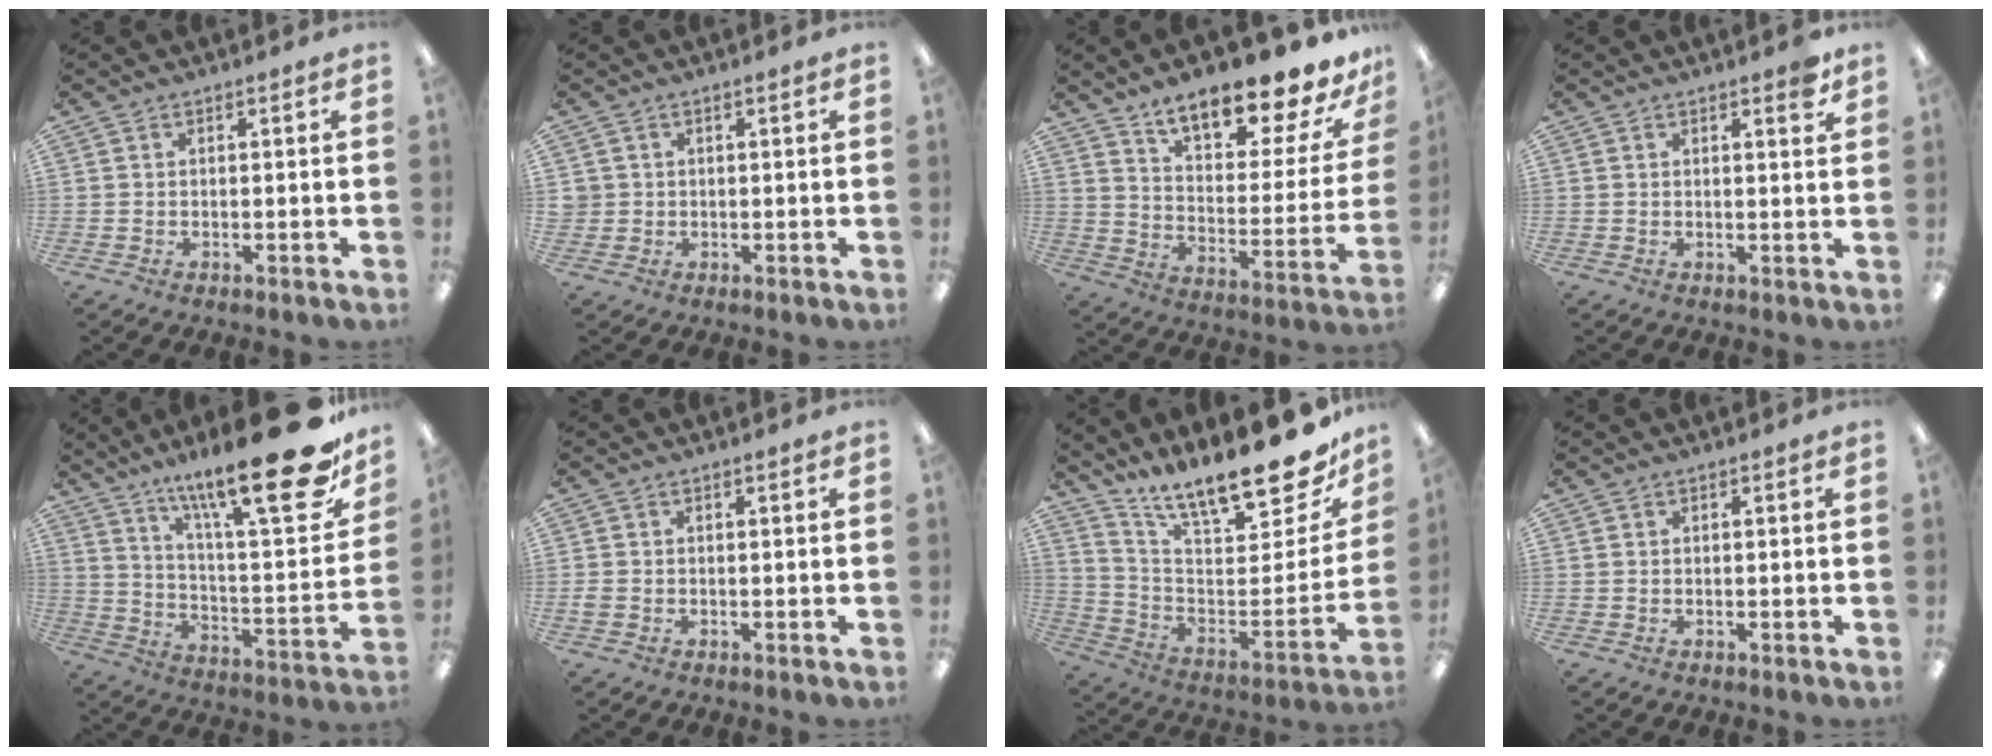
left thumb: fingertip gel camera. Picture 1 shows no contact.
{"total": 2.0, "force": [0.5, 1.9, 0.1], "torque": [-0.006, 0.003, 0.007]}
{"total": 17.9, "force": [15.0, 5.1, 8.4], "torque": [-0.127, -0.108, 0.252]}
{"total": 2.5, "force": [1.9, 0.5, 1.5], "torque": [-0.017, -0.006, 0.030]}
{"total": 26.6, "force": [17.2, 6.1, 19.3], "torque": [-0.282, -0.117, 0.274]}
{"total": 1.2, "force": [-0.4, 0.9, 0.7], "torque": [-0.011, 0.003, -0.007]}
{"total": 18.6, "force": [15.0, 4.6, 9.9], "torque": [-0.138, -0.123, 0.248]}
{"total": 0.0}